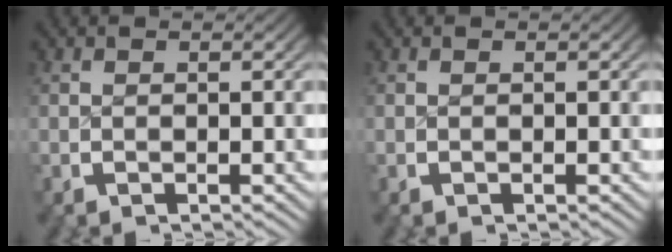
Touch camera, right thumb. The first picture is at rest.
{"total": 0.0}